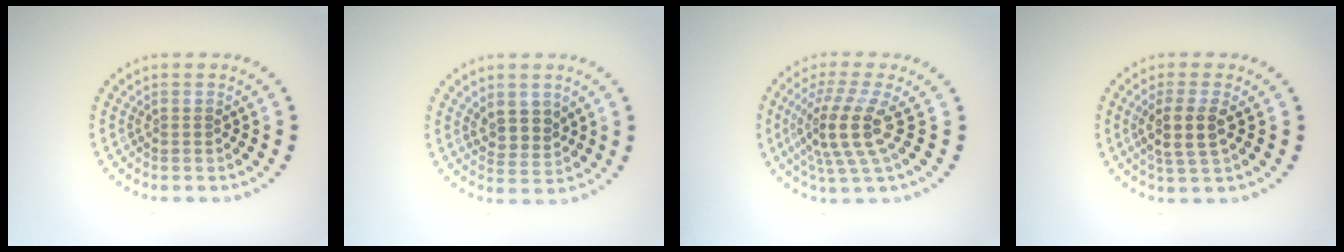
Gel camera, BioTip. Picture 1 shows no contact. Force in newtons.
{"total": 2.5, "press": 2.2, "slide": 1.1}
{"total": 4.6, "press": 3.5, "slide": 3.1}
{"total": 2.9, "press": 2.5, "slide": 1.4}